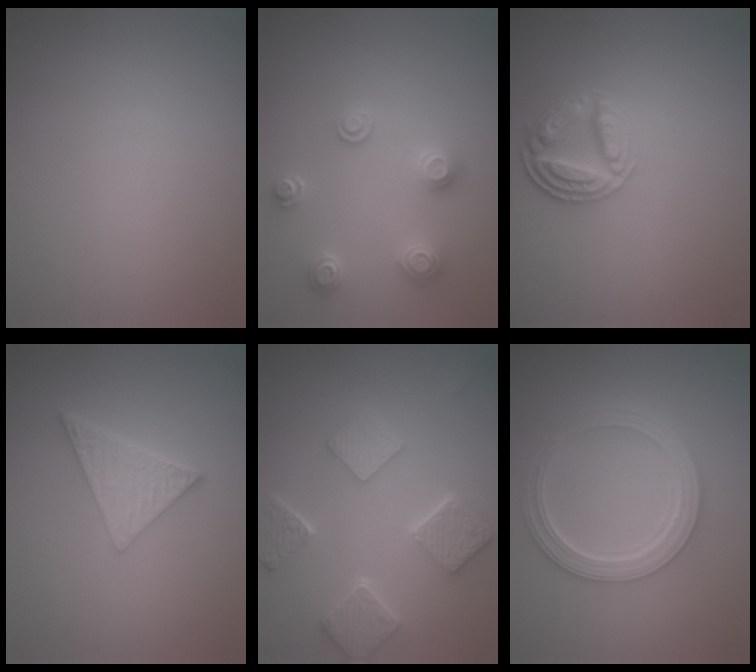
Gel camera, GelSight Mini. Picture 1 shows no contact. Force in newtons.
{"total": 2.6, "press": 2.6, "slide": 0.1}
{"total": 4.0, "press": 3.2, "slide": 2.5}
{"total": 4.7, "press": 3.4, "slide": 3.3}
{"total": 5.7, "press": 4.6, "slide": 3.5}
{"total": 4.9, "press": 3.9, "slide": 3.0}